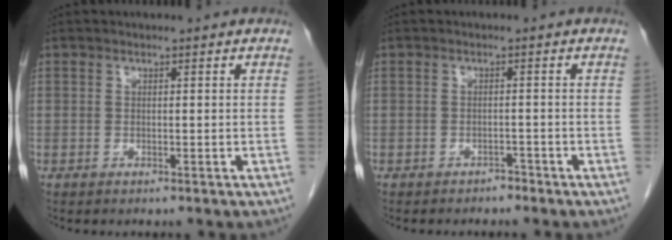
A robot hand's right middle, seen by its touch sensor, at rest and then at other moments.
{"total": 1.3, "force": [-1.2, 0.4, 0.3], "torque": [-0.009, 0.000, -0.018]}